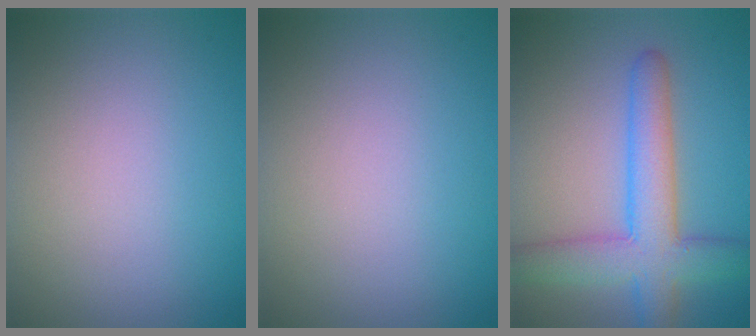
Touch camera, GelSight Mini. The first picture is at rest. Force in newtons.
{"total": 0.0}
{"total": 6.4, "press": 6.4, "slide": 0.4}